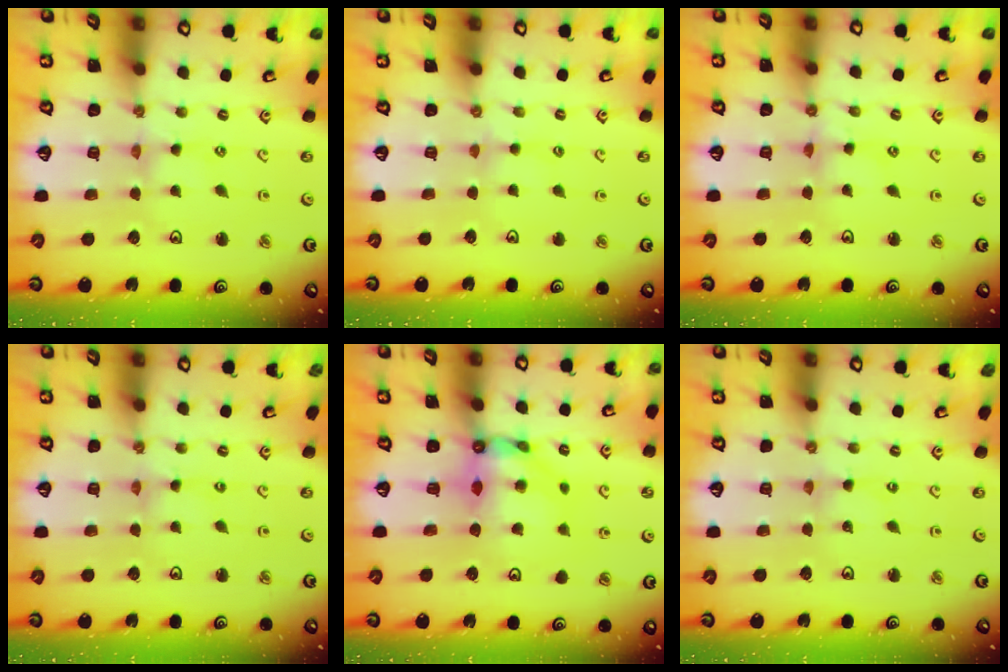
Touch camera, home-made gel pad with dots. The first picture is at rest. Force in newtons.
{"total": 2.0, "press": 2.0, "slide": 0.2}
{"total": 1.1, "press": 1.1, "slide": 0.1}
{"total": 0.0}
{"total": 8.7, "press": 8.6, "slide": 1.2}
{"total": 0.0}